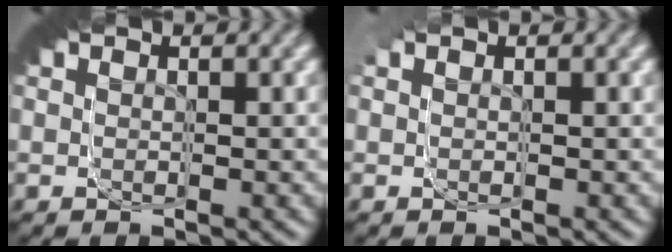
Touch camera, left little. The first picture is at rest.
{"total": 0.9, "force": [0.6, -0.4, -0.5], "torque": [0.007, 0.001, 0.010]}